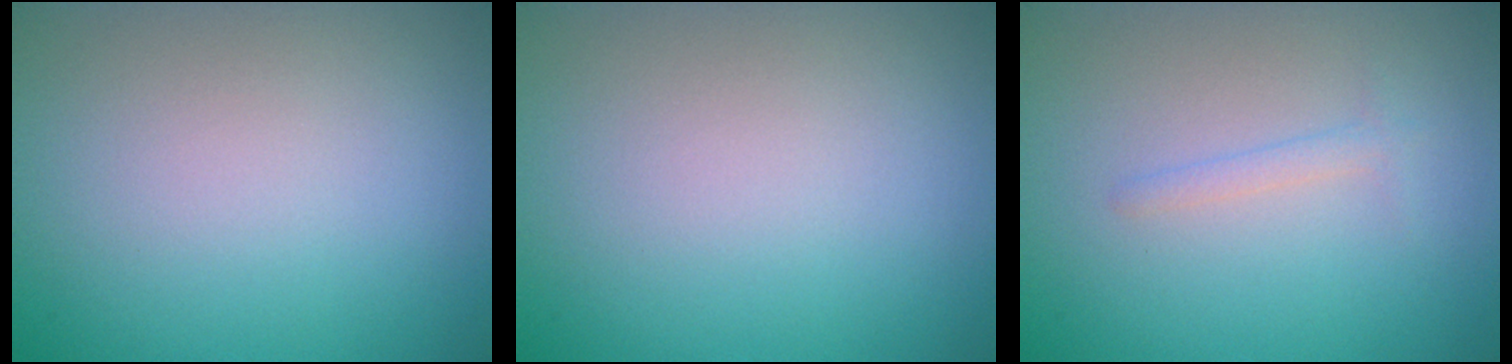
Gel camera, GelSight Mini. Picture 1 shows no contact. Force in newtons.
{"total": 0.0}
{"total": 1.0, "press": 1.0, "slide": 0.0}